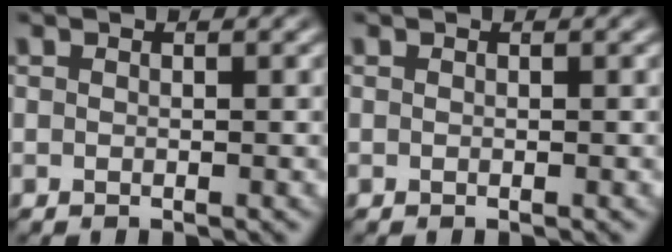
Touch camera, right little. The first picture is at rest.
{"total": 0.0}